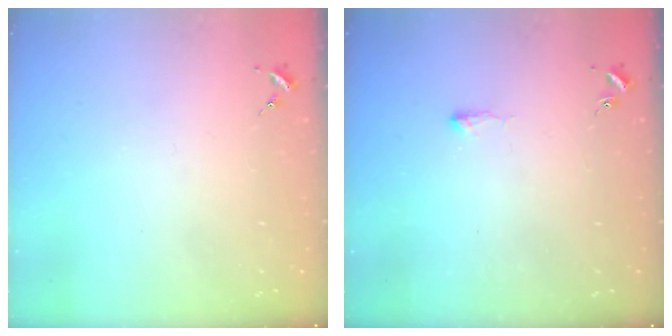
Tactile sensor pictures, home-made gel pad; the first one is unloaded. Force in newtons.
{"total": 3.5, "press": 3.4, "slide": 0.6}